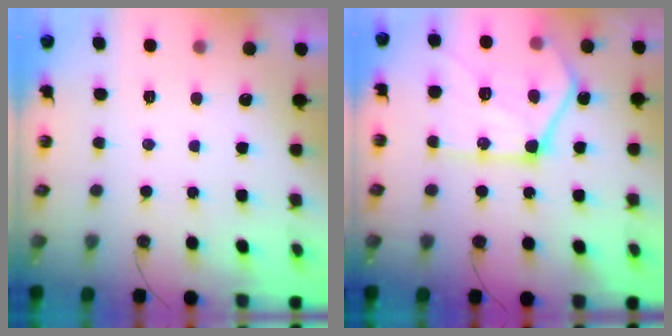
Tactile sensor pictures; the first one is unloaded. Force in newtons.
{"total": 21.8, "press": 21.6, "slide": 2.2}